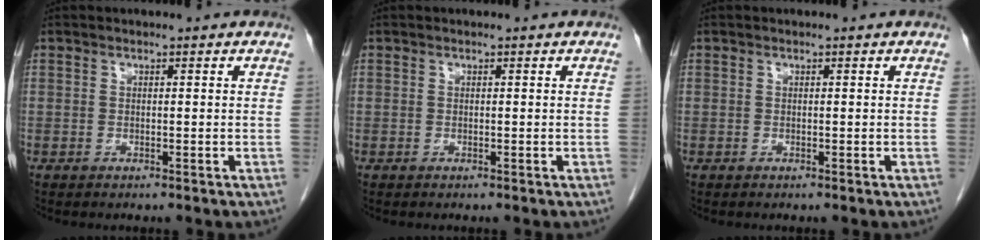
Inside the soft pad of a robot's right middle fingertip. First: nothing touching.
{"total": 0.0}
{"total": 0.0}